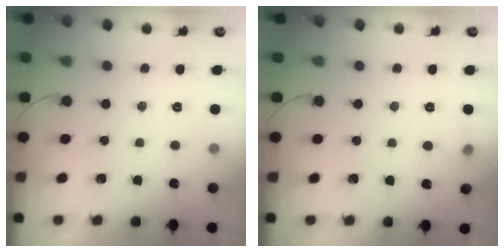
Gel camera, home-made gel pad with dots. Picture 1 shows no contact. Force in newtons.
{"total": 4.6, "press": 4.4, "slide": 1.4}